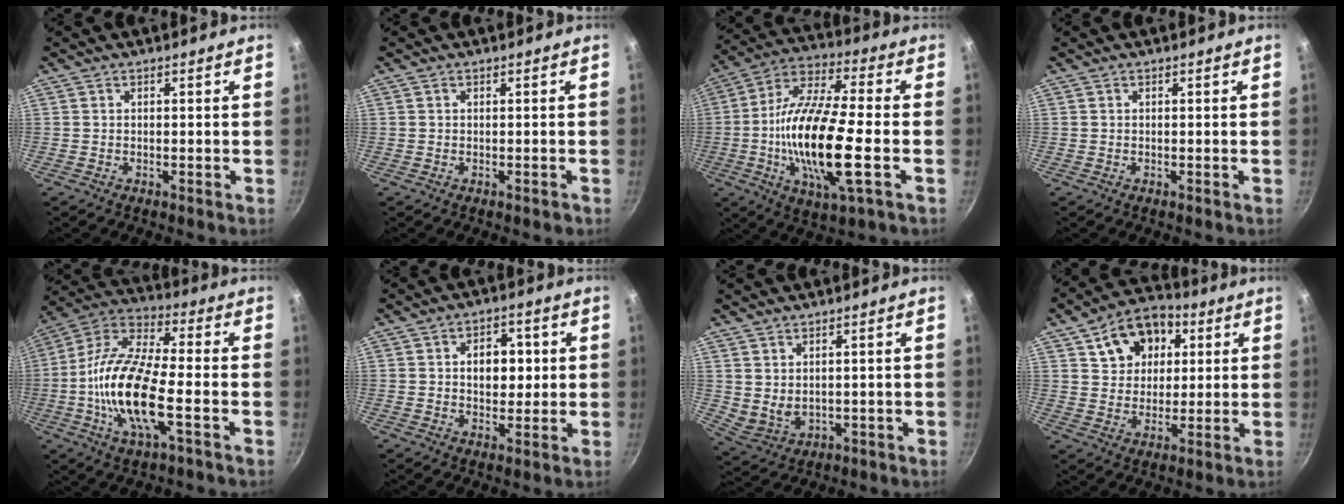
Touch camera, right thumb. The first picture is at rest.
{"total": 0.8, "force": [-0.2, 0.6, 0.6], "torque": [-0.003, 0.004, -0.002]}
{"total": 20.6, "force": [-3.9, 6.0, 19.3], "torque": [-0.374, 0.017, -0.085]}
{"total": 0.0}
{"total": 18.3, "force": [-4.1, 6.4, 16.6], "torque": [-0.324, 0.029, -0.098]}
{"total": 7.4, "force": [1.1, 5.2, 5.1], "torque": [-0.040, 0.001, 0.013]}
{"total": 4.8, "force": [1.4, 3.2, 3.3], "torque": [-0.056, -0.021, 0.044]}
{"total": 12.7, "force": [4.9, 9.5, 7.0], "torque": [-0.082, 0.003, 0.075]}